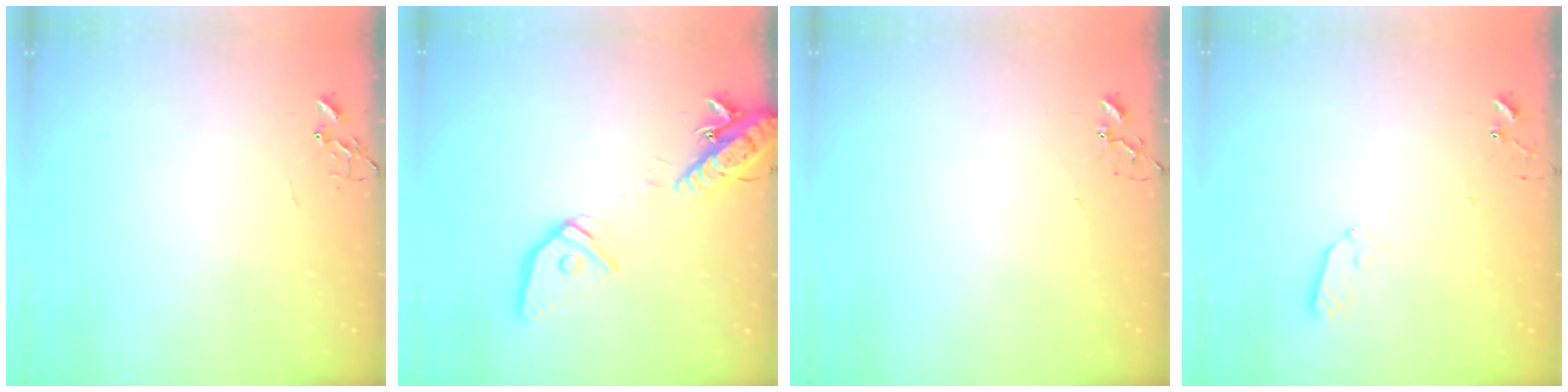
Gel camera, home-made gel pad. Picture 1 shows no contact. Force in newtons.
{"total": 18.0, "press": 17.6, "slide": 3.9}
{"total": 4.2, "press": 4.2, "slide": 0.6}
{"total": 5.9, "press": 5.9, "slide": 0.6}